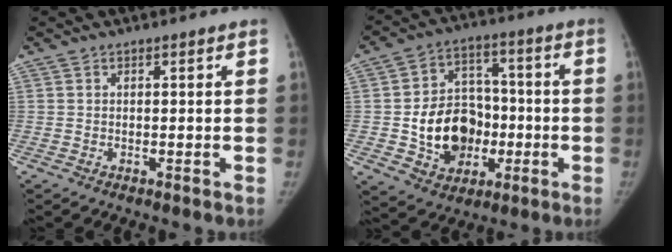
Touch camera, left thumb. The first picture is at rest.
{"total": 15.6, "force": [-3.1, 12.3, 9.2], "torque": [-0.096, 0.028, -0.040]}